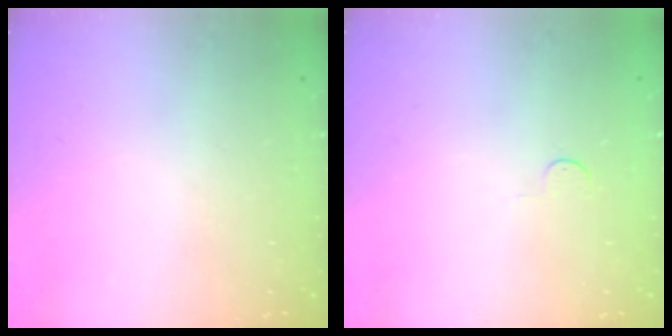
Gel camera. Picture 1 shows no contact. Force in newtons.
{"total": 3.4, "press": 3.4, "slide": 0.3}